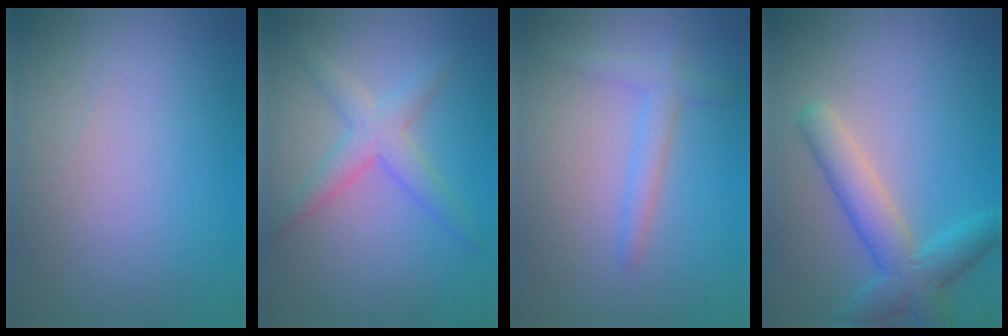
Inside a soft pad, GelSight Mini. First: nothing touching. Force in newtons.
{"total": 2.4, "press": 2.4, "slide": 0.1}
{"total": 2.1, "press": 2.1, "slide": 0.1}
{"total": 4.6, "press": 4.6, "slide": 0.2}